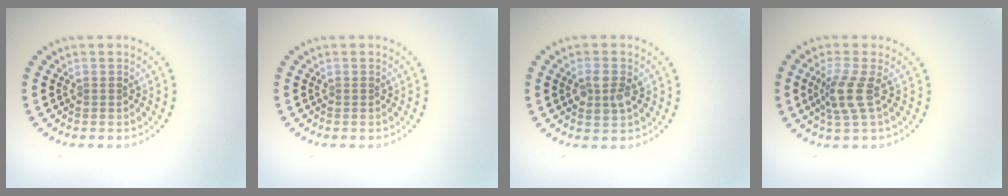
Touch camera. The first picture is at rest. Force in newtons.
{"total": 0.0}
{"total": 2.6, "press": 2.5, "slide": 0.4}
{"total": 2.9, "press": 2.2, "slide": 1.8}